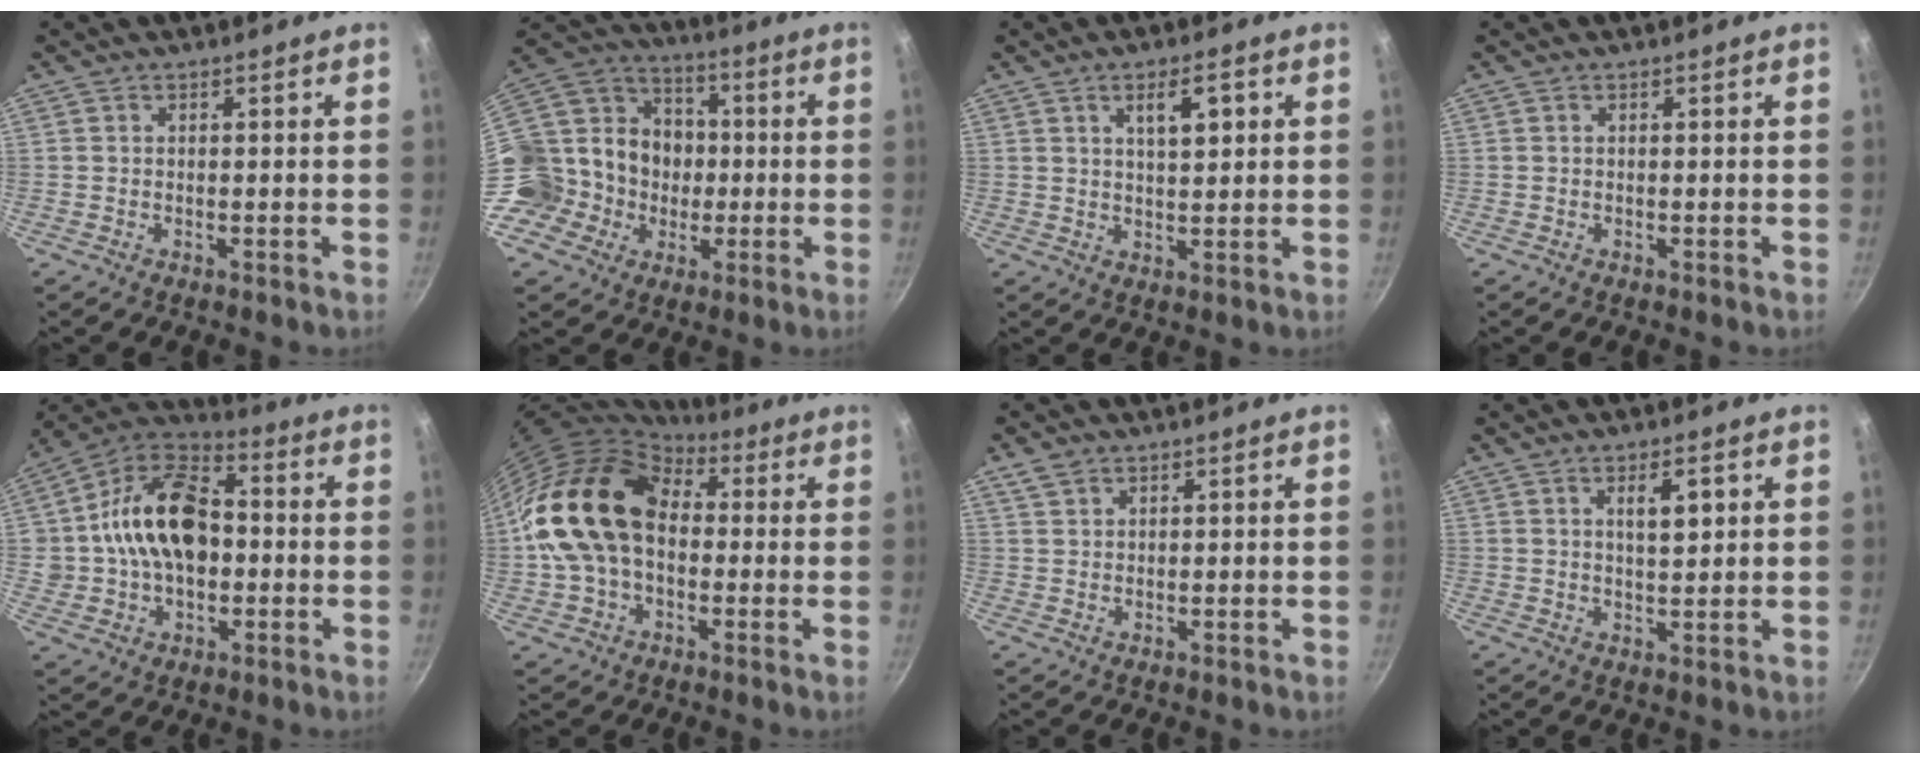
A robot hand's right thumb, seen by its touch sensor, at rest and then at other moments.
{"total": 21.1, "force": [-3.6, 18.9, 8.7], "torque": [-0.146, 0.043, -0.062]}
{"total": 5.8, "force": [2.2, 2.2, 4.8], "torque": [-0.067, -0.004, 0.038]}
{"total": 0.0}
{"total": 19.6, "force": [0.1, 14.2, 13.5], "torque": [-0.215, 0.042, -0.005]}
{"total": 19.3, "force": [1.2, 13.9, 13.4], "torque": [-0.227, 0.040, 0.012]}
{"total": 2.5, "force": [1.5, 1.7, 0.9], "torque": [-0.009, -0.003, 0.030]}
{"total": 5.1, "force": [1.9, 2.0, 4.3], "torque": [-0.062, -0.008, 0.032]}